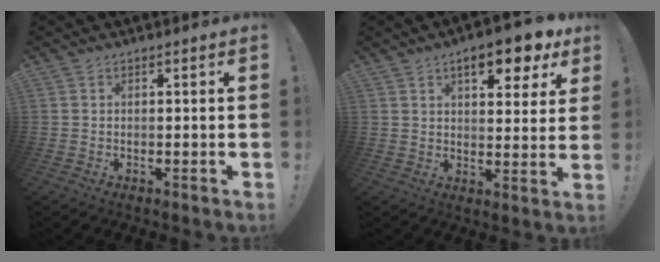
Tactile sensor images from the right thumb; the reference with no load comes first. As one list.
[{"total": 11.2, "force": [6.6, 3.9, 8.2], "torque": [-0.097, -0.038, 0.105]}]